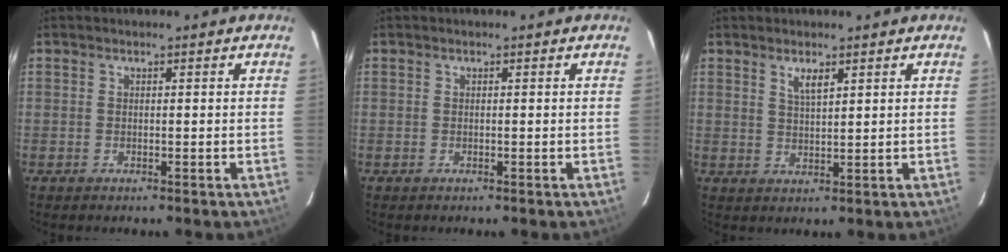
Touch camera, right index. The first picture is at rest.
{"total": 0.0}
{"total": 3.0, "force": [1.8, 0.8, 2.2], "torque": [-0.039, 0.000, 0.035]}